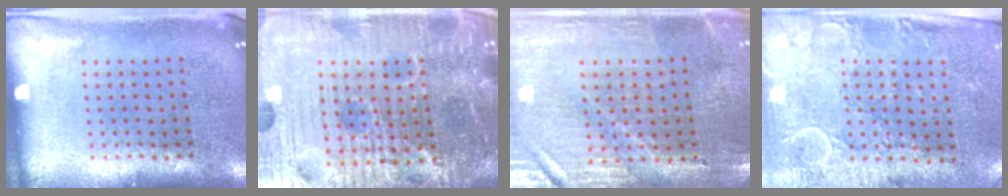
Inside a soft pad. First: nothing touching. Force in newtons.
{"total": 7.3, "press": 6.5, "slide": 3.2}
{"total": 1.1, "press": 1.1, "slide": 0.2}
{"total": 3.0, "press": 2.4, "slide": 1.7}